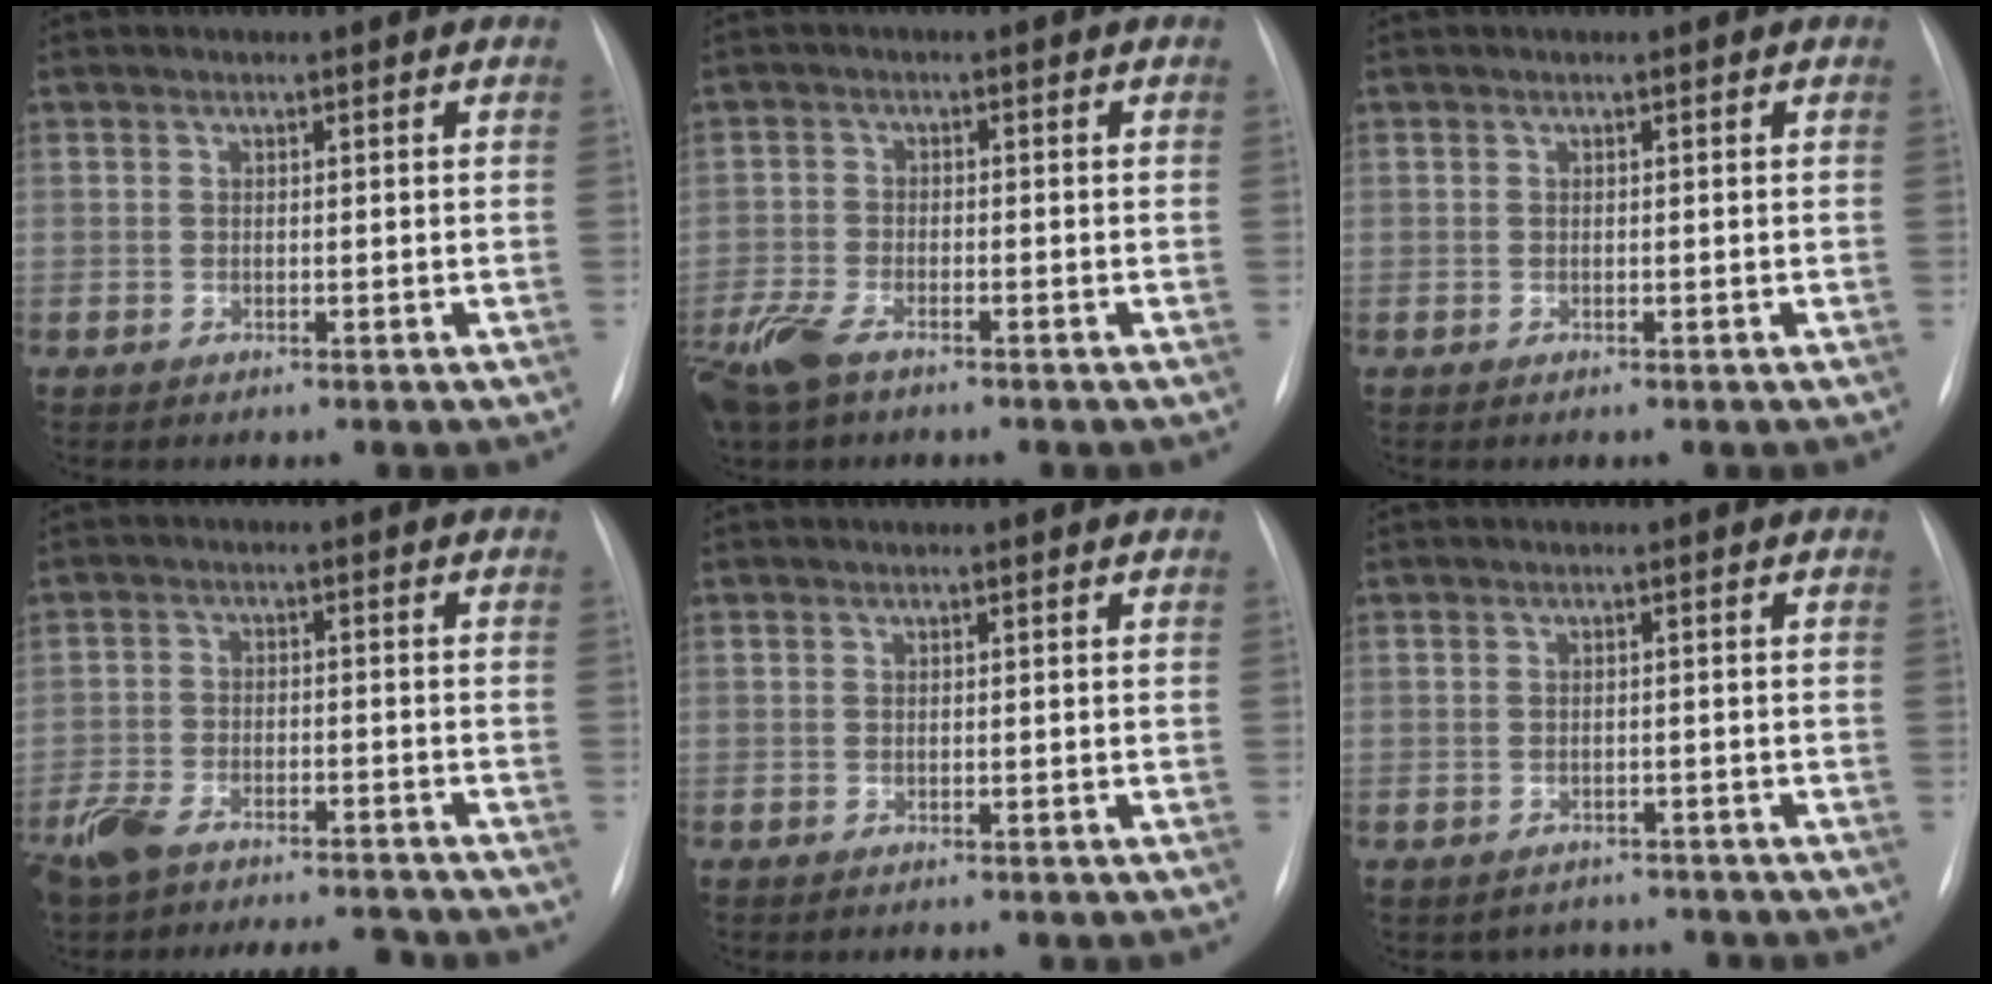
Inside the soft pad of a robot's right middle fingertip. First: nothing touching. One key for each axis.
{"total": 7.0, "fx": -4.9, "fy": 2.5, "fz": 4.3, "tx": -0.097, "ty": -0.014, "tz": -0.094}
{"total": 0.0}
{"total": 12.1, "fx": -10.5, "fy": 3.1, "fz": 5.1, "tx": -0.094, "ty": 0.008, "tz": -0.163}
{"total": 0.0}
{"total": 3.8, "fx": -3.3, "fy": 1.9, "fz": -0.3, "tx": 0.005, "ty": 0.010, "tz": -0.042}